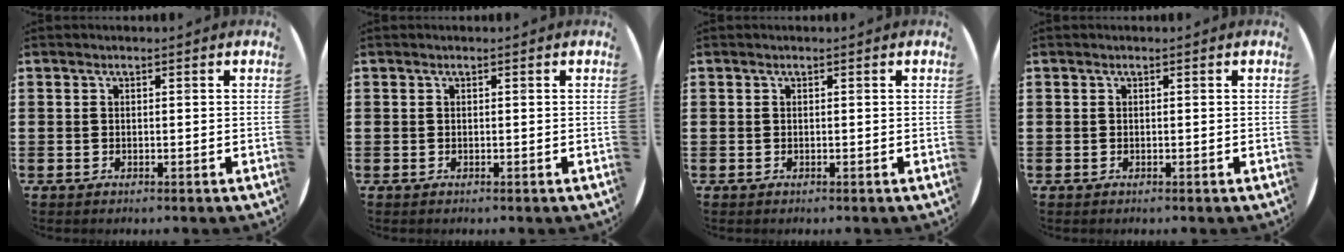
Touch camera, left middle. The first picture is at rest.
{"total": 0.0}
{"total": 0.0}
{"total": 0.0}